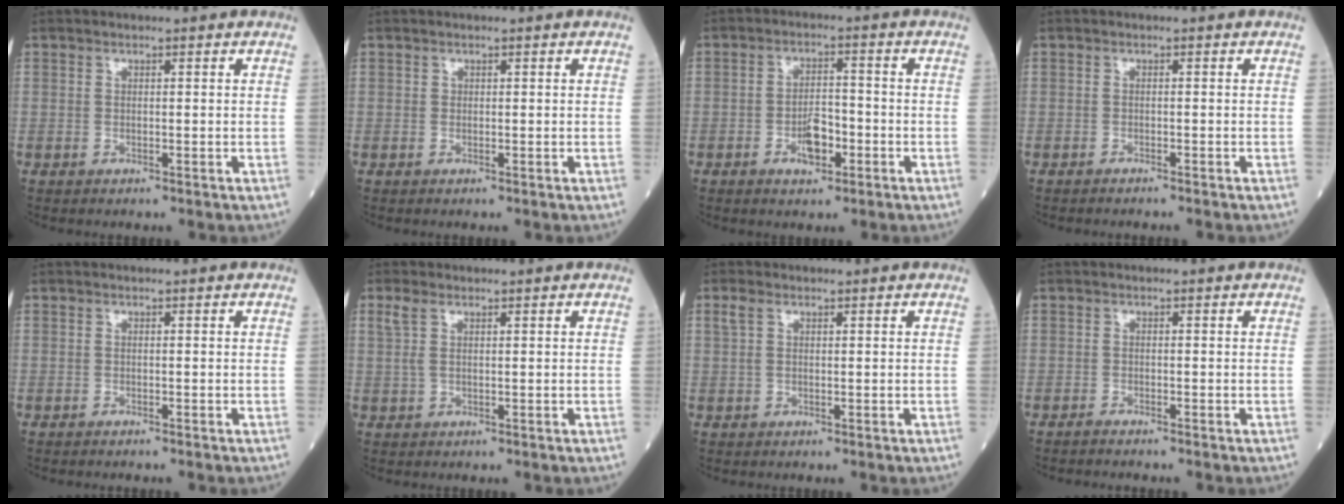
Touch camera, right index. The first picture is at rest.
{"total": 0.0}
{"total": 4.7, "force": [-2.0, 1.9, 3.8], "torque": [-0.069, 0.002, -0.033]}
{"total": 1.9, "force": [-1.8, -0.1, 0.8], "torque": [-0.011, 0.000, -0.022]}
{"total": 1.0, "force": [-0.9, -0.1, 0.5], "torque": [-0.006, 0.000, -0.013]}
{"total": 2.0, "force": [1.0, 0.7, 1.6], "torque": [-0.047, 0.013, 0.027]}
{"total": 1.5, "force": [0.7, 0.7, 1.2], "torque": [-0.034, 0.014, 0.017]}
{"total": 1.6, "force": [-1.5, -0.1, 0.6], "torque": [-0.012, 0.000, -0.021]}